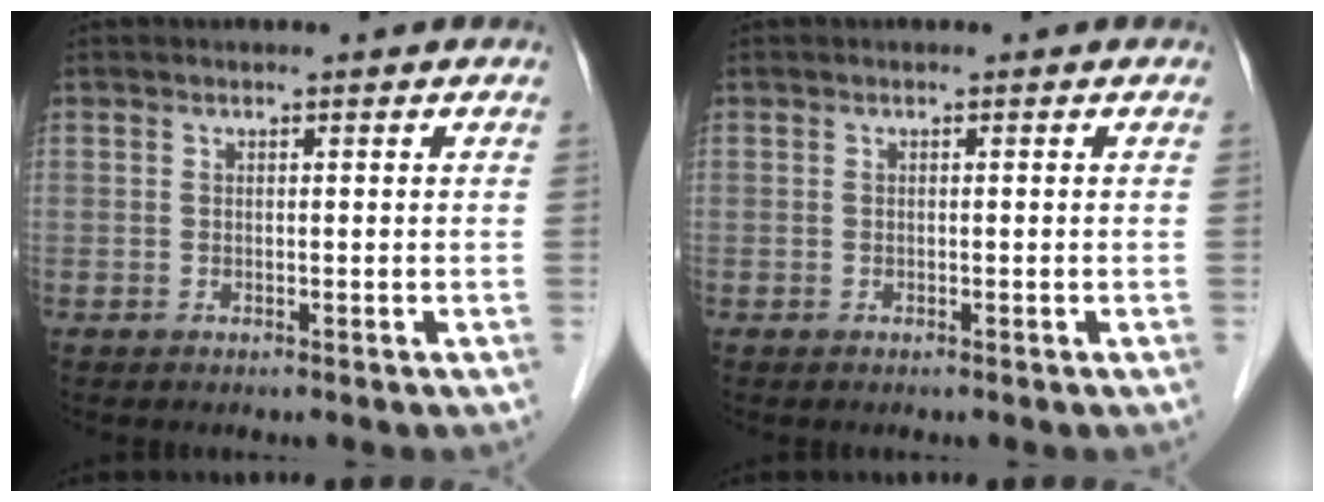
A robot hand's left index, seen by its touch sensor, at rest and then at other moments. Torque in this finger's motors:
{"motor_torque": [0.00, 0.00, 0.00, 0.00]}